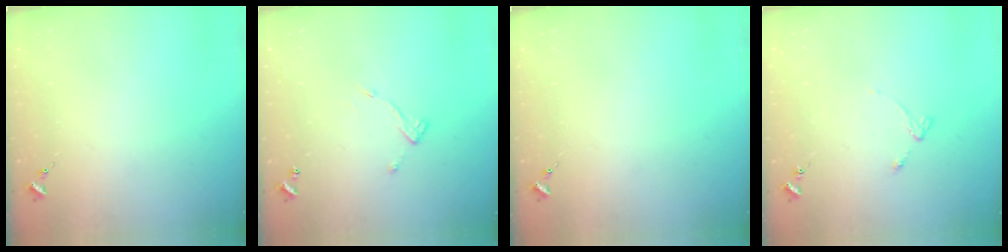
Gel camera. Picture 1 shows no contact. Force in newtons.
{"total": 7.2, "press": 7.2, "slide": 0.5}
{"total": 0.0}
{"total": 4.7, "press": 4.6, "slide": 0.6}